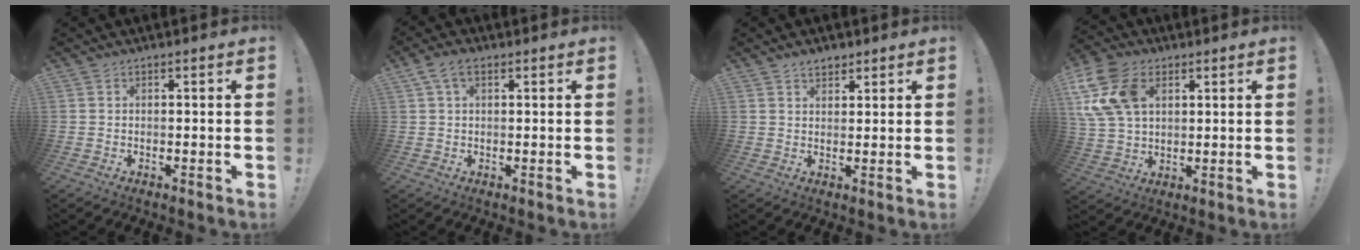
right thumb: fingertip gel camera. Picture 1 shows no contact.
{"total": 4.7, "force": [1.9, 2.6, 3.4], "torque": [-0.065, 0.005, 0.038]}
{"total": 3.1, "force": [2.5, 1.7, 0.9], "torque": [-0.004, -0.015, 0.043]}
{"total": 15.6, "force": [5.2, 10.8, 10.0], "torque": [-0.208, -0.006, 0.105]}